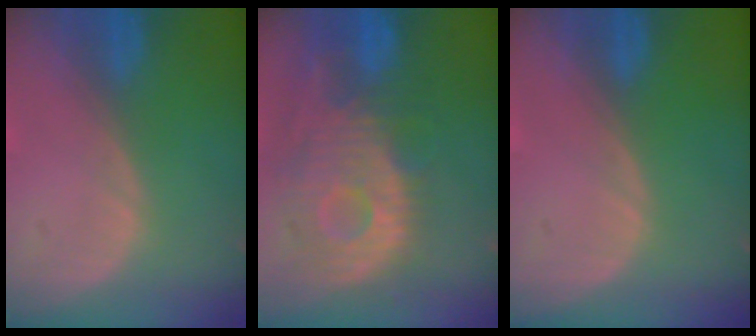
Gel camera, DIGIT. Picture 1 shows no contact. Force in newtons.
{"total": 12.4, "press": 10.9, "slide": 5.9}
{"total": 0.0}